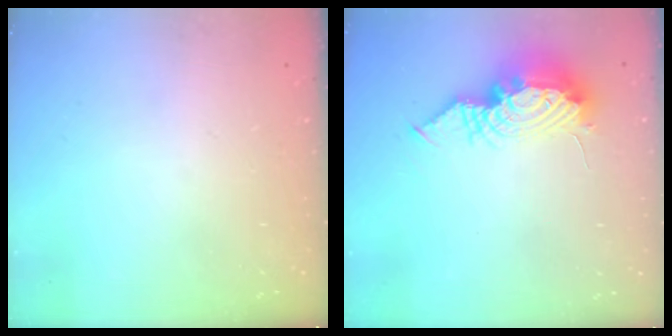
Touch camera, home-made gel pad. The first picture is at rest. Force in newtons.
{"total": 12.6, "press": 11.7, "slide": 4.7}